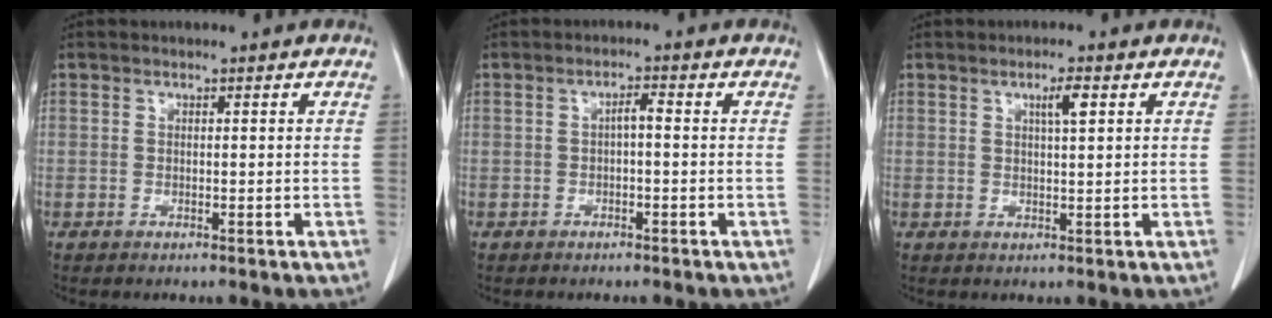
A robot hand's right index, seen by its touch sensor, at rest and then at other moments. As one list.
[{"total": 1.8, "force": [-0.2, 0.4, 1.7], "torque": [-0.029, 0.005, -0.004]}, {"total": 2.7, "force": [1.1, 0.2, 2.4], "torque": [-0.042, 0.000, 0.018]}]